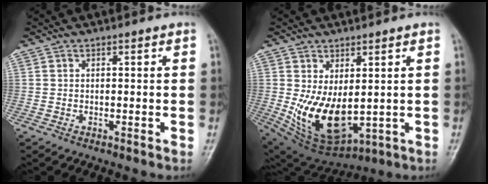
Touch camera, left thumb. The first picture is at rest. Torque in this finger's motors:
{"motor_torque": [1.43, 1.71, 1.52, -0.21, 0.39]}